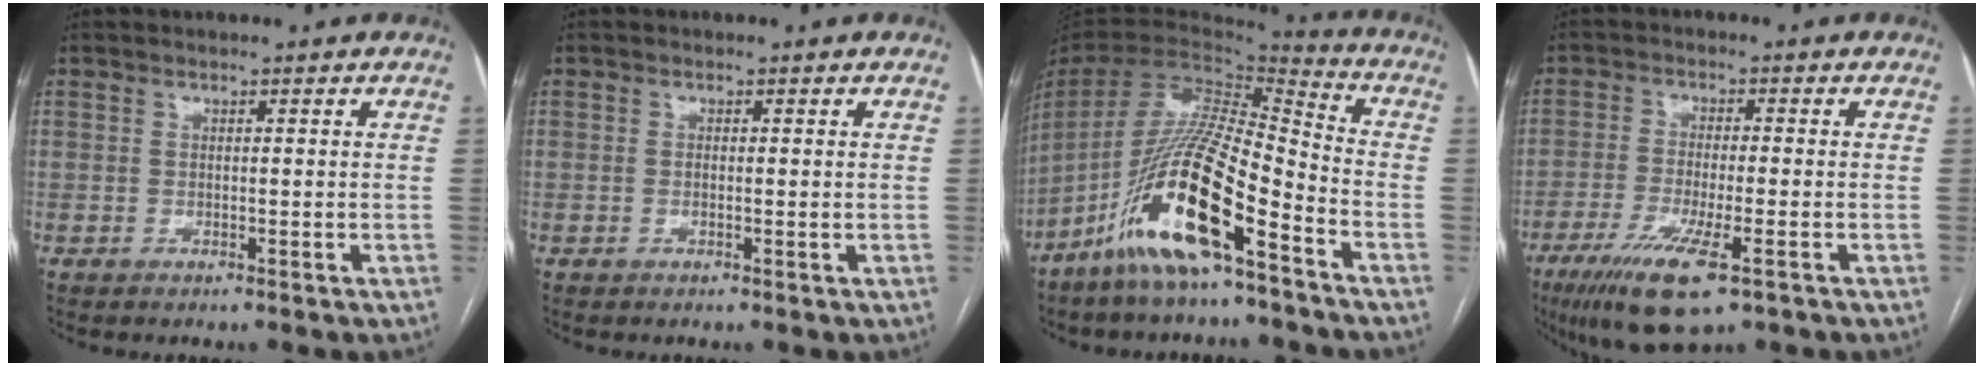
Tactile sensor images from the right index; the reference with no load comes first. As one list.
[{"total": 0.5, "force": [-0.1, 0.1, 0.5], "torque": [-0.012, -0.002, -0.002]}, {"total": 18.1, "force": [-10.4, 2.3, 14.7], "torque": [-0.313, -0.026, -0.198]}, {"total": 10.4, "force": [-5.9, 1.6, 8.5], "torque": [-0.160, -0.028, -0.099]}]